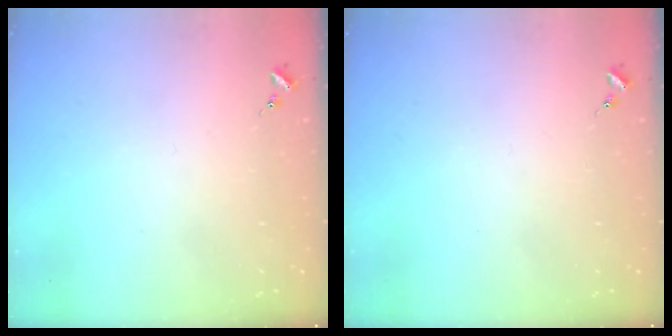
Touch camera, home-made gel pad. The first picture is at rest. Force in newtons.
{"total": 0.0}